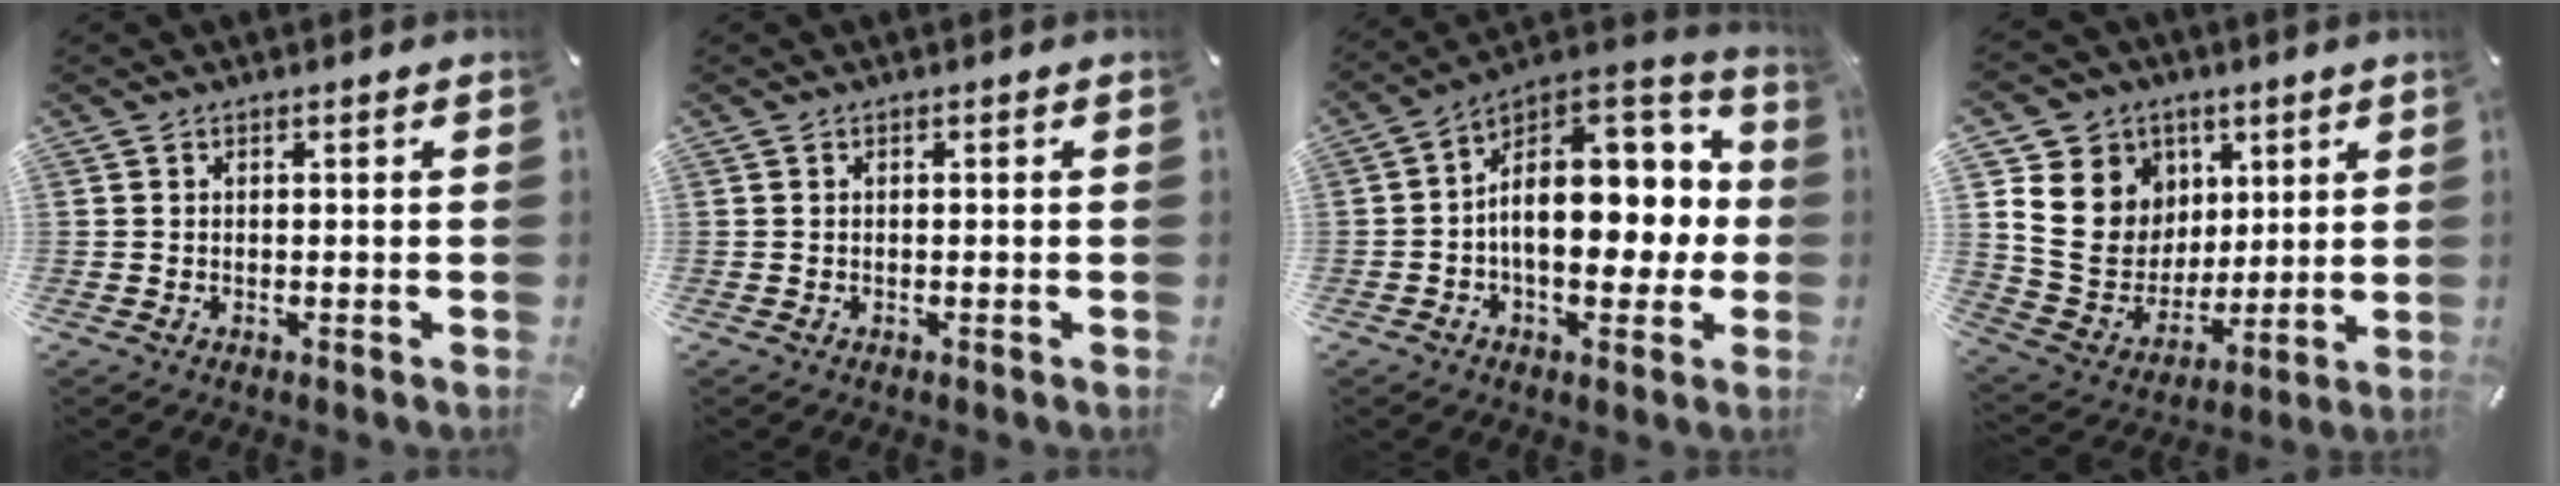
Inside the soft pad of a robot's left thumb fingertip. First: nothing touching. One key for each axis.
{"total": 0.0}
{"total": 18.5, "fx": 0.9, "fy": 12.3, "fz": 13.8, "tx": -0.175, "ty": -0.016, "tz": 0.025}
{"total": 16.1, "fx": 4.1, "fy": 14.5, "fz": 5.7, "tx": -0.114, "ty": -0.020, "tz": 0.087}